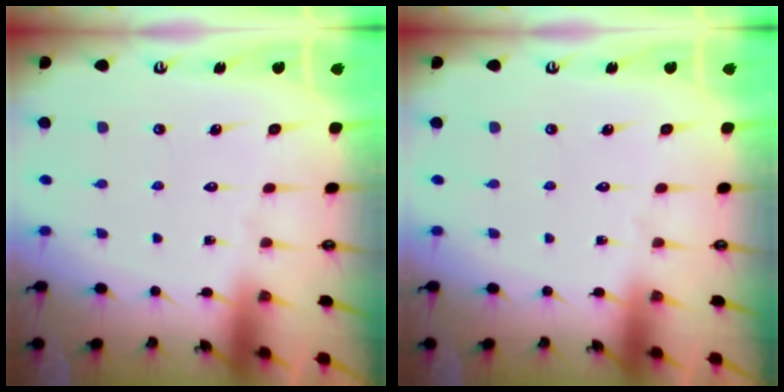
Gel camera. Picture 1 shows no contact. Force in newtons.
{"total": 0.0}